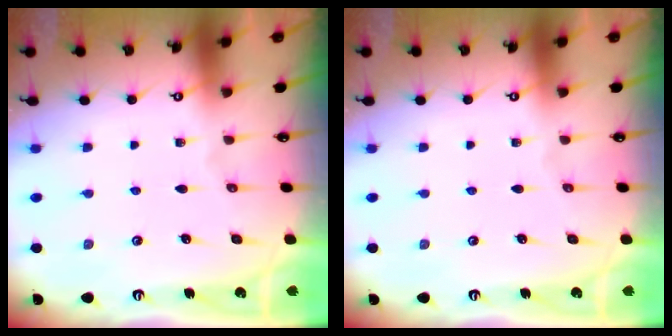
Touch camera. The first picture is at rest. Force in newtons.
{"total": 0.6, "press": 0.6, "slide": 0.1}